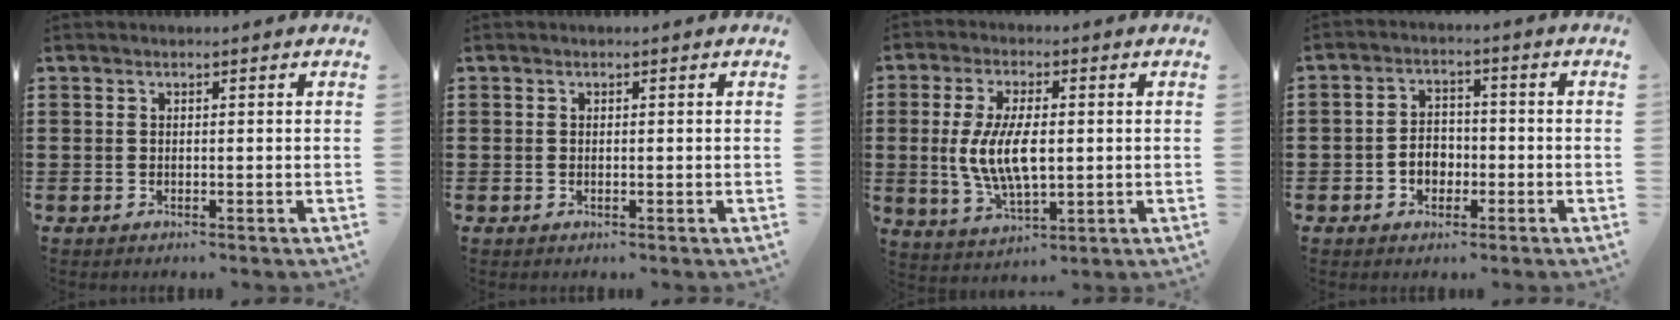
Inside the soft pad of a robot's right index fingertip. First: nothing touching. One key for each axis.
{"total": 0.0}
{"total": 8.6, "fx": 0.1, "fy": 3.7, "fz": 7.7, "tx": -0.170, "ty": -0.001, "tz": -0.004}
{"total": 3.8, "fx": -1.3, "fy": 2.8, "fz": 2.1, "tx": -0.037, "ty": 0.003, "tz": -0.028}